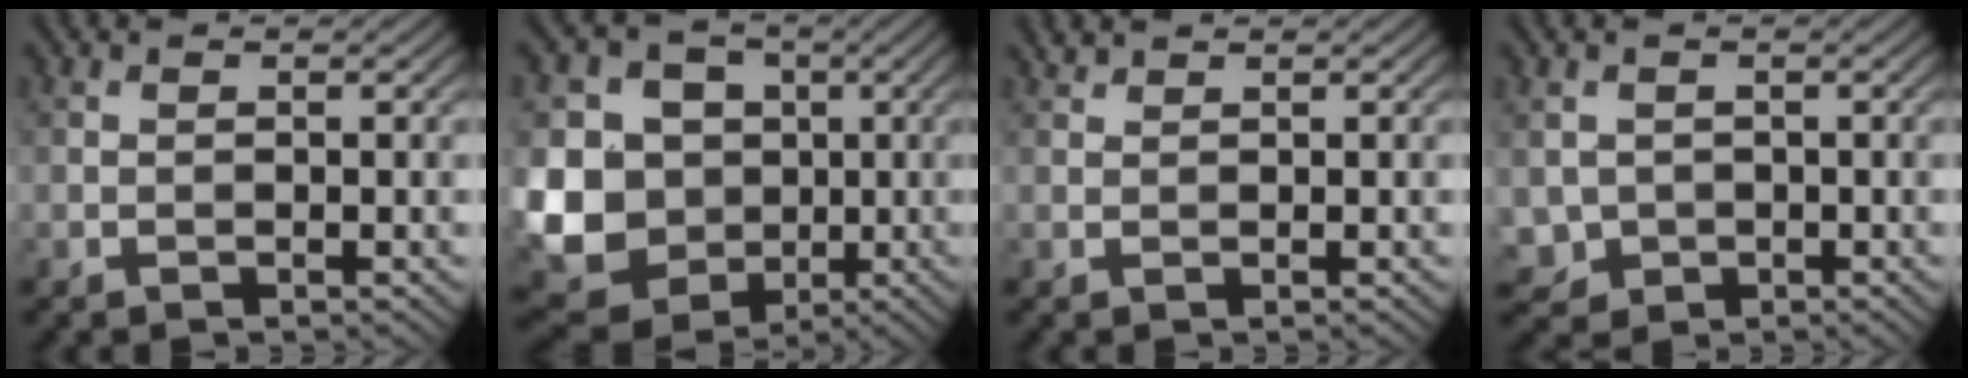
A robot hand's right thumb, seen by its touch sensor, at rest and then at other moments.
{"total": 17.5, "force": [-1.2, 16.2, 6.5], "torque": [-0.217, -0.016, -0.043]}
{"total": 0.9, "force": [0.9, 0.0, 0.1], "torque": [-0.007, 0.004, 0.022]}
{"total": 2.5, "force": [0.1, 2.5, 0.6], "torque": [-0.023, -0.013, 0.004]}